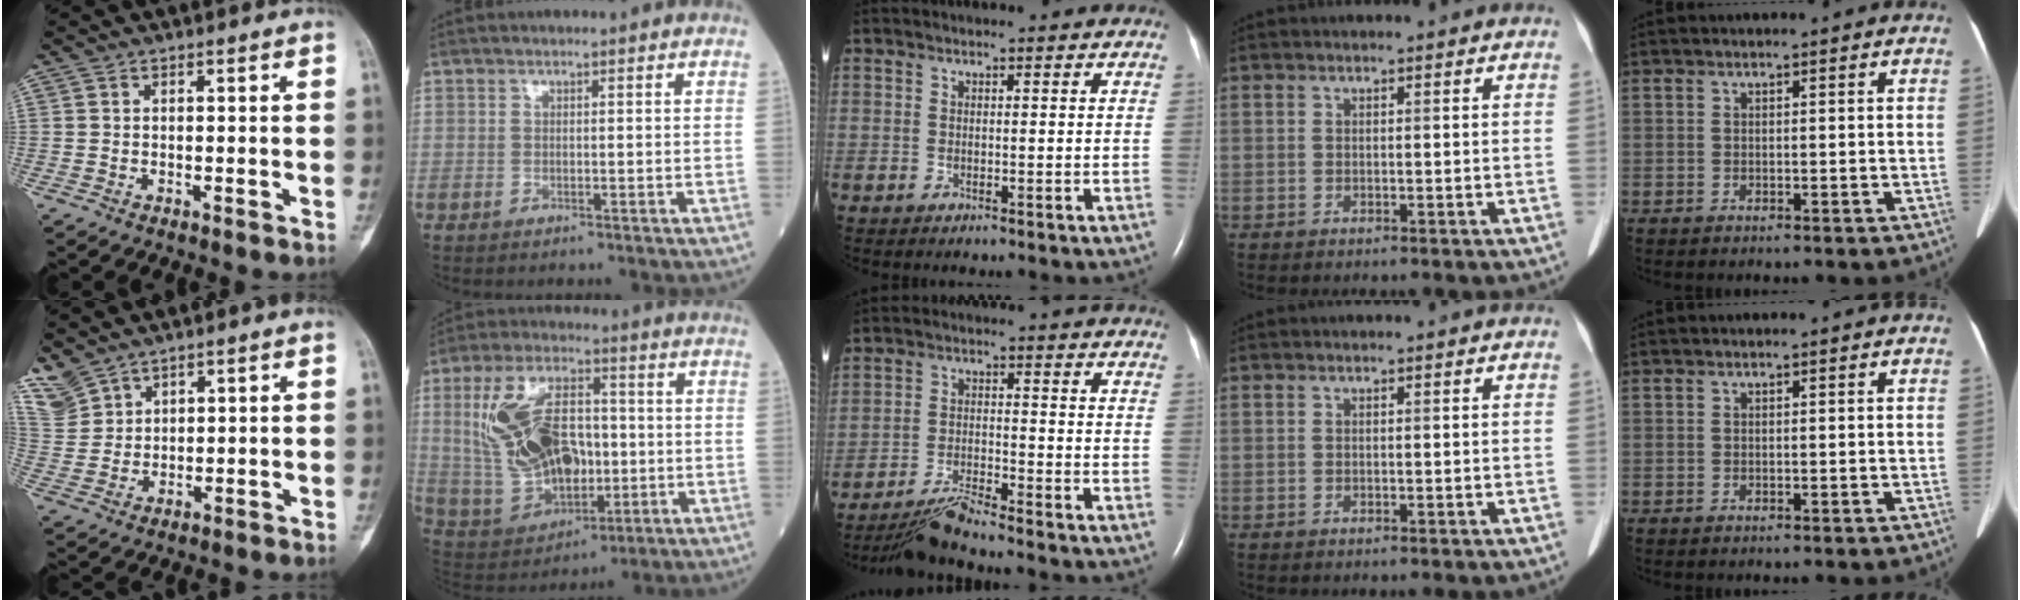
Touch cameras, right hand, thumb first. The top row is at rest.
{"thumb": {"total": 7.7, "force": [6.1, 4.0, 2.3], "torque": [-0.057, -0.013, 0.147]}, "index": {"total": 16.2, "force": [0.7, 8.9, 13.4], "torque": [-0.283, 0.020, 0.025]}, "middle": {"total": 5.6, "force": [-5.1, -1.3, 1.7], "torque": [-0.039, -0.023, -0.096]}}